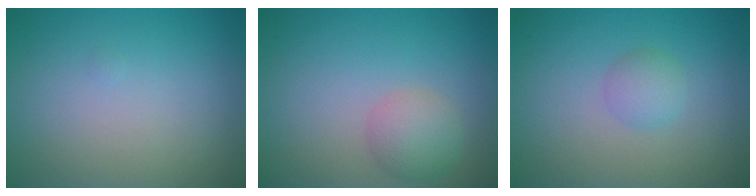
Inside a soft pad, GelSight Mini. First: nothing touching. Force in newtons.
{"total": 2.7, "press": 2.7, "slide": 0.1}
{"total": 1.7, "press": 1.7, "slide": 0.1}